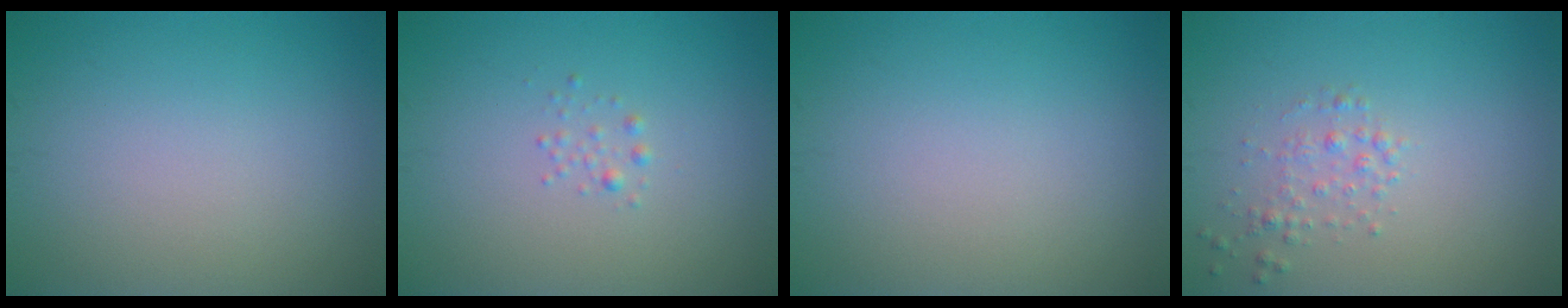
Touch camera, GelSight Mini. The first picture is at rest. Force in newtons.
{"total": 0.7, "press": 0.7, "slide": 0.0}
{"total": 0.0}
{"total": 1.4, "press": 1.4, "slide": 0.1}